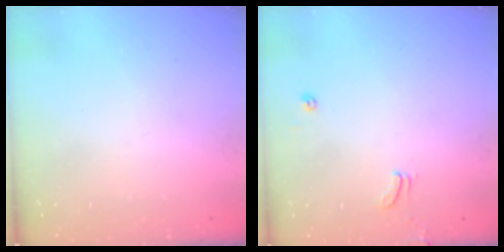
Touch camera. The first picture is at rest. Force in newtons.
{"total": 1.3, "press": 1.2, "slide": 0.4}